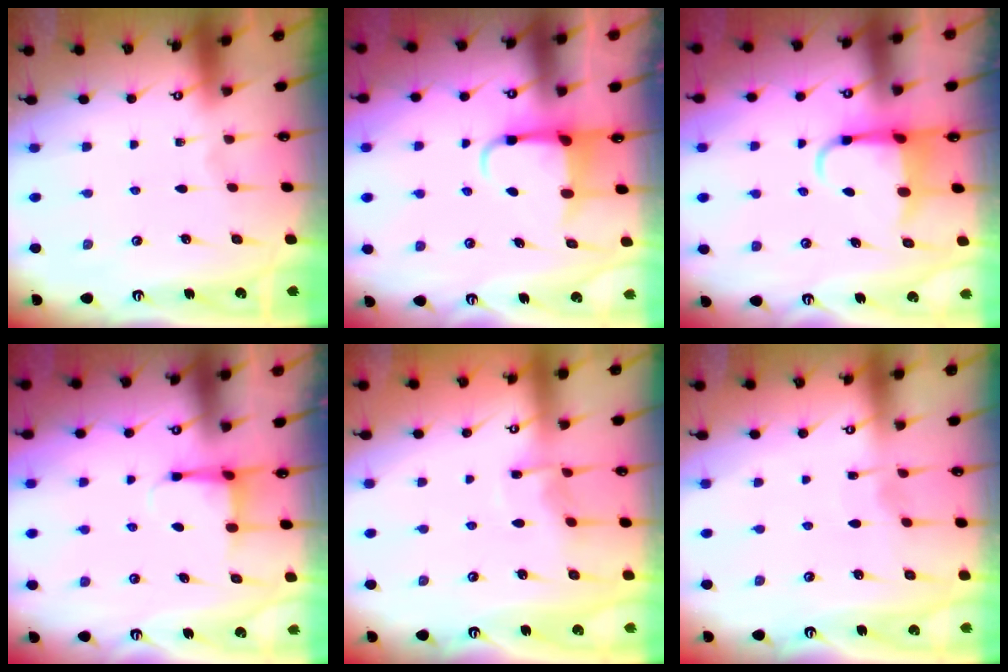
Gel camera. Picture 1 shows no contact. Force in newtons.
{"total": 4.5, "press": 4.5, "slide": 0.3}
{"total": 5.2, "press": 5.1, "slide": 1.0}
{"total": 4.1, "press": 4.1, "slide": 0.5}
{"total": 6.5, "press": 6.5, "slide": 0.6}
{"total": 3.7, "press": 3.7, "slide": 0.4}